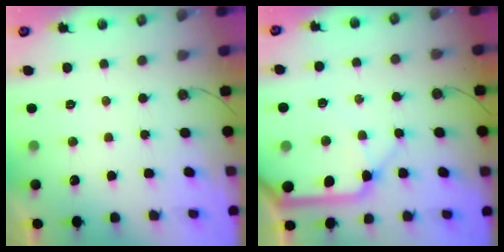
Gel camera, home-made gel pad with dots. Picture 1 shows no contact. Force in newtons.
{"total": 13.3, "press": 13.2, "slide": 1.7}